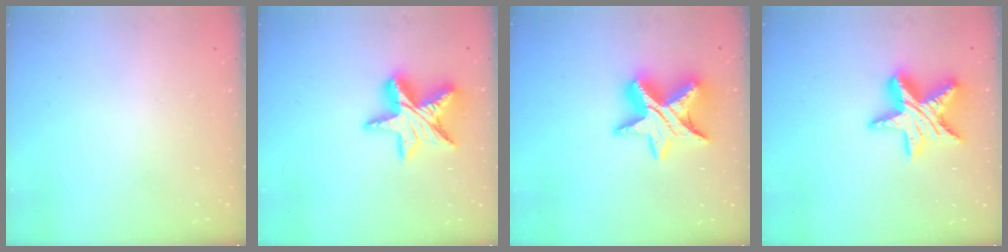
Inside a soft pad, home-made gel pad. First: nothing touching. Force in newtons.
{"total": 15.8, "press": 15.7, "slide": 1.4}
{"total": 16.0, "press": 15.9, "slide": 1.0}
{"total": 16.5, "press": 16.4, "slide": 1.2}